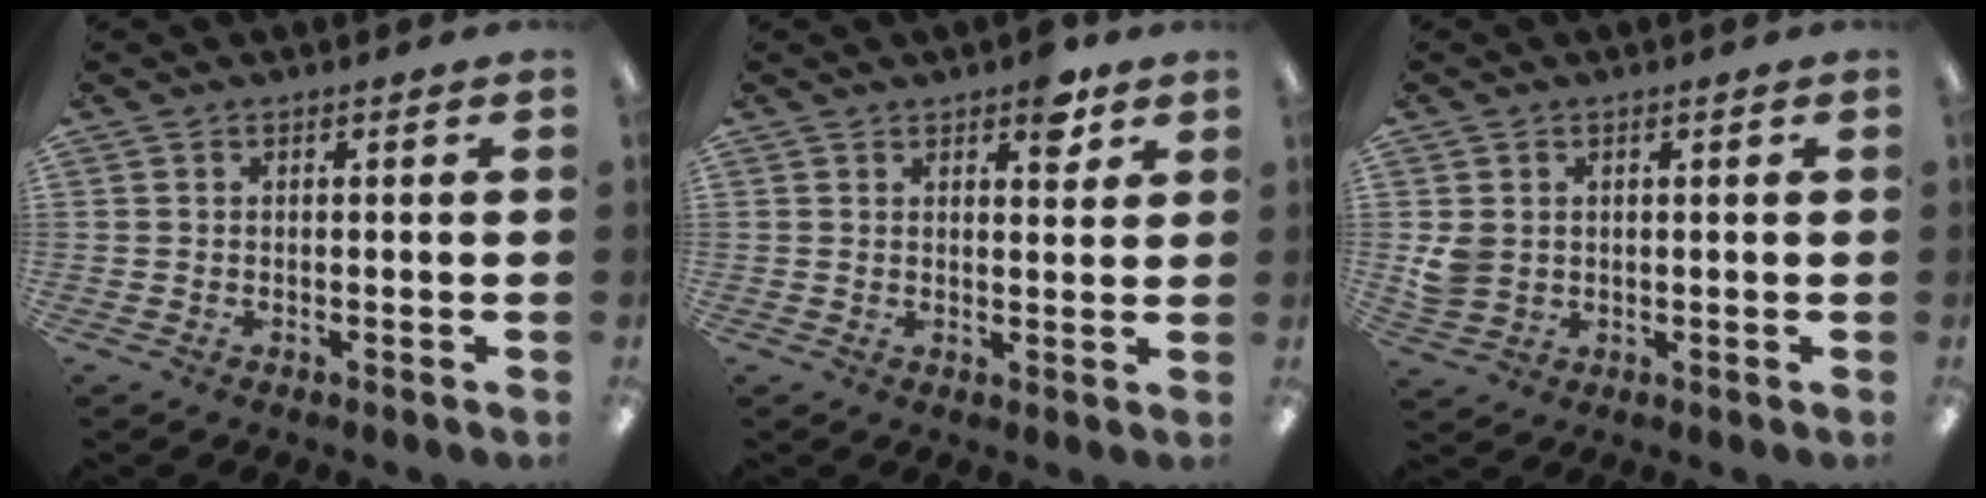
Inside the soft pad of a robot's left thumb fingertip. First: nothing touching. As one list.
[{"total": 5.6, "force": [3.6, 2.4, 3.5], "torque": [-0.029, -0.018, 0.055]}, {"total": 4.6, "force": [1.0, 4.0, 2.0], "torque": [-0.025, 0.003, 0.020]}]